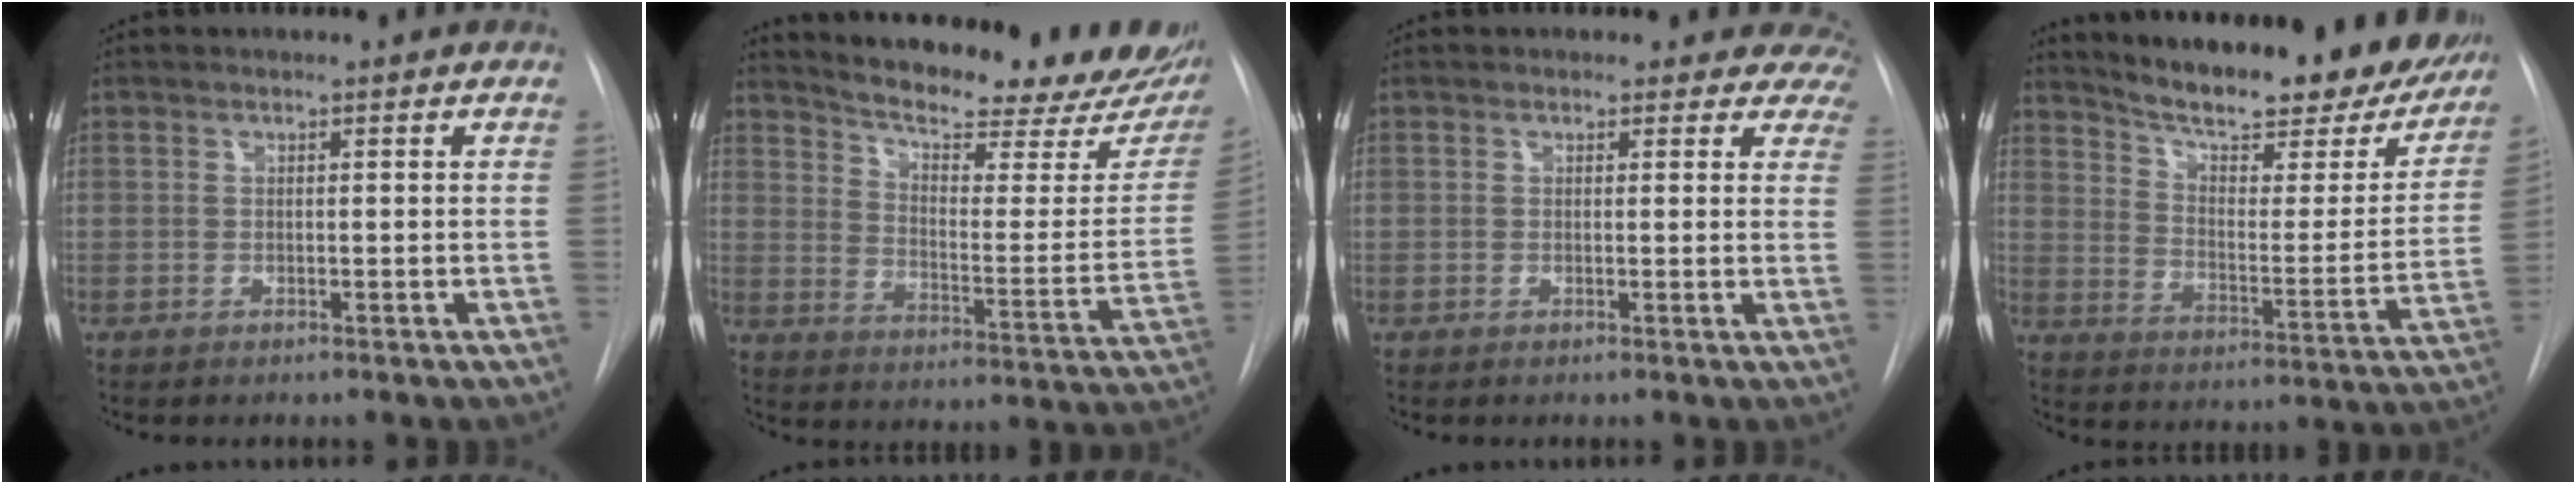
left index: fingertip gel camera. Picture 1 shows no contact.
{"total": 25.5, "force": [22.0, 5.7, 11.7], "torque": [-0.170, -0.067, 0.272]}
{"total": 7.5, "force": [6.5, 3.8, 0.3], "torque": [0.044, -0.009, 0.033]}
{"total": 26.7, "force": [22.7, 6.5, 12.4], "torque": [-0.183, -0.048, 0.291]}